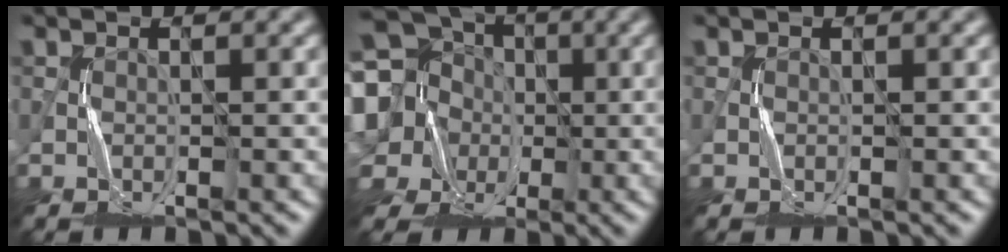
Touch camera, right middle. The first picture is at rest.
{"total": 18.0, "force": [1.4, 16.0, 8.1], "torque": [-0.222, 0.020, -0.017]}
{"total": 0.0}